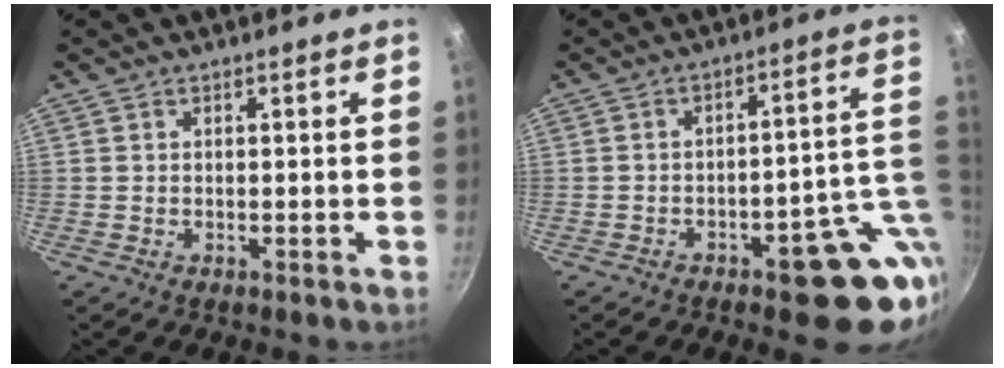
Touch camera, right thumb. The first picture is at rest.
{"total": 14.3, "force": [-3.3, 6.0, 12.6], "torque": [-0.104, 0.028, -0.036]}